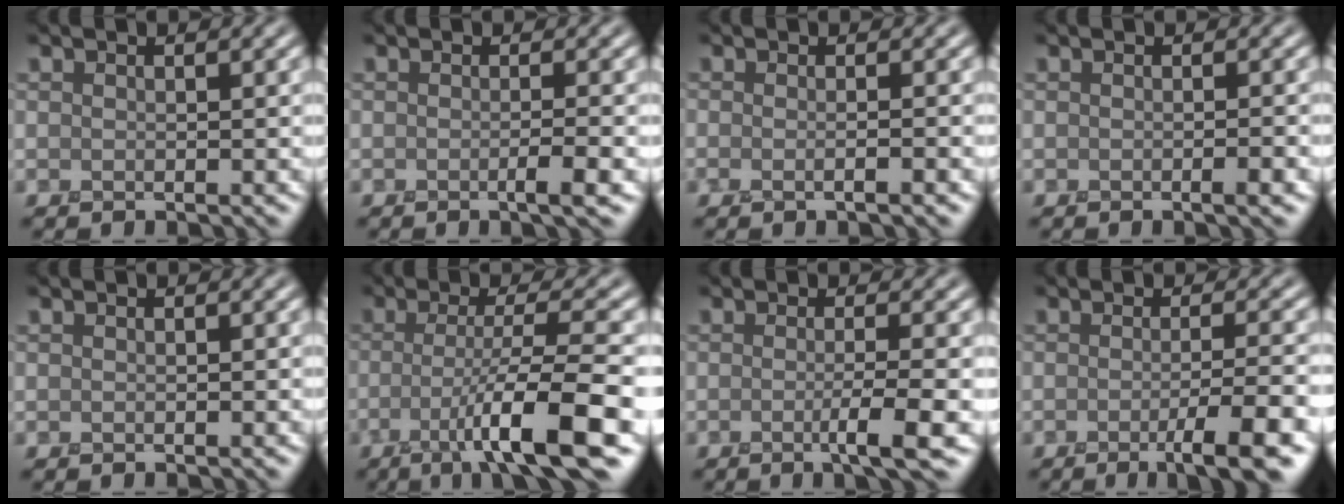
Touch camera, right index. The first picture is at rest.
{"total": 1.9, "force": [-0.6, 0.2, 1.7], "torque": [-0.024, -0.004, -0.012]}
{"total": 1.7, "force": [-0.3, 0.5, 1.6], "torque": [-0.011, -0.007, -0.016]}
{"total": 1.2, "force": [-0.5, 0.1, 1.1], "torque": [-0.016, -0.005, -0.009]}
{"total": 0.0}
{"total": 8.3, "force": [-2.8, 1.0, 7.8], "torque": [-0.119, 0.000, -0.056]}
{"total": 3.2, "force": [-0.8, 0.4, 3.1], "torque": [-0.045, -0.005, -0.018]}
{"total": 5.1, "force": [-2.1, 0.8, 4.6], "torque": [-0.063, -0.005, -0.036]}